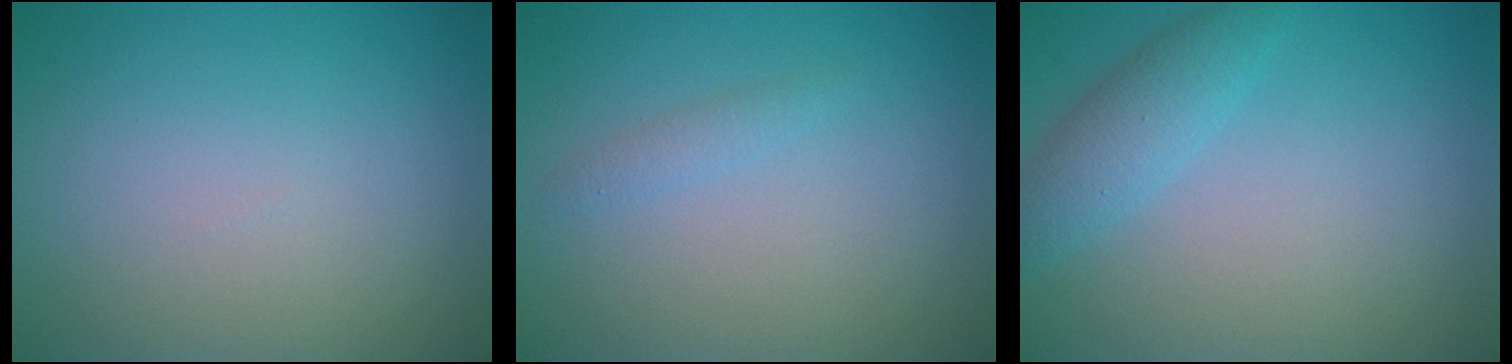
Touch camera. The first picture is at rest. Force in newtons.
{"total": 0.9, "press": 0.9, "slide": 0.0}
{"total": 2.7, "press": 2.7, "slide": 0.1}